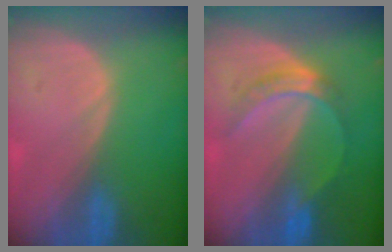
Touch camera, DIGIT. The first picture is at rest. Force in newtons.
{"total": 5.0, "press": 4.9, "slide": 1.1}